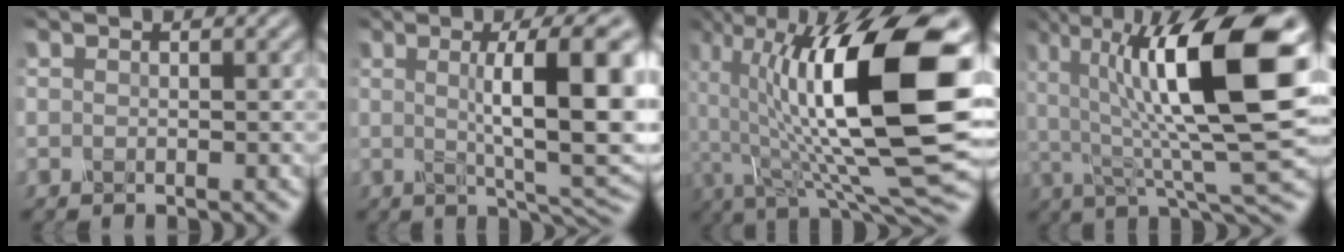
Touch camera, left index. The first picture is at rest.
{"total": 11.4, "force": [1.3, 2.7, 11.0], "torque": [-0.132, 0.009, 0.024]}
{"total": 16.5, "force": [1.5, 5.6, 15.4], "torque": [-0.250, 0.011, 0.021]}
{"total": 14.1, "force": [3.6, 3.8, 13.1], "torque": [-0.209, 0.007, 0.059]}